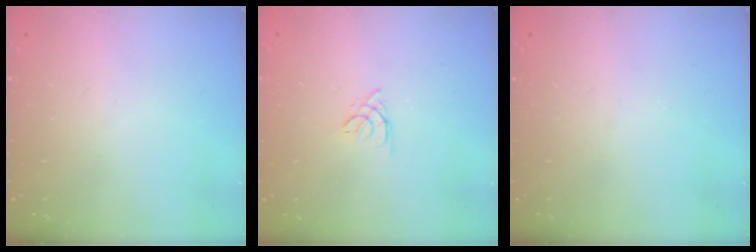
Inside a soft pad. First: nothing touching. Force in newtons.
{"total": 3.0, "press": 2.9, "slide": 0.7}
{"total": 0.0}